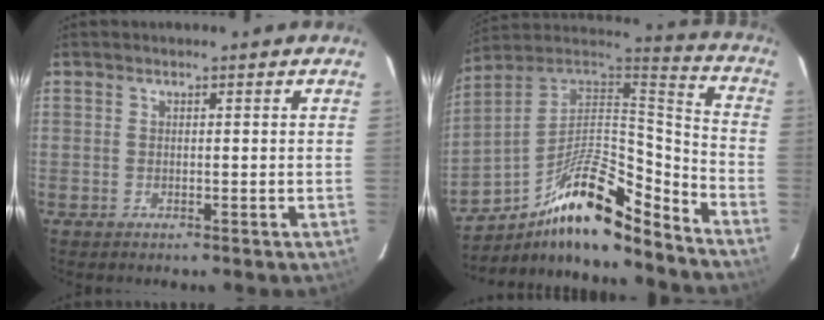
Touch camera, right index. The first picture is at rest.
{"total": 19.4, "force": [-12.4, 5.6, 13.9], "torque": [-0.244, 0.018, -0.222]}